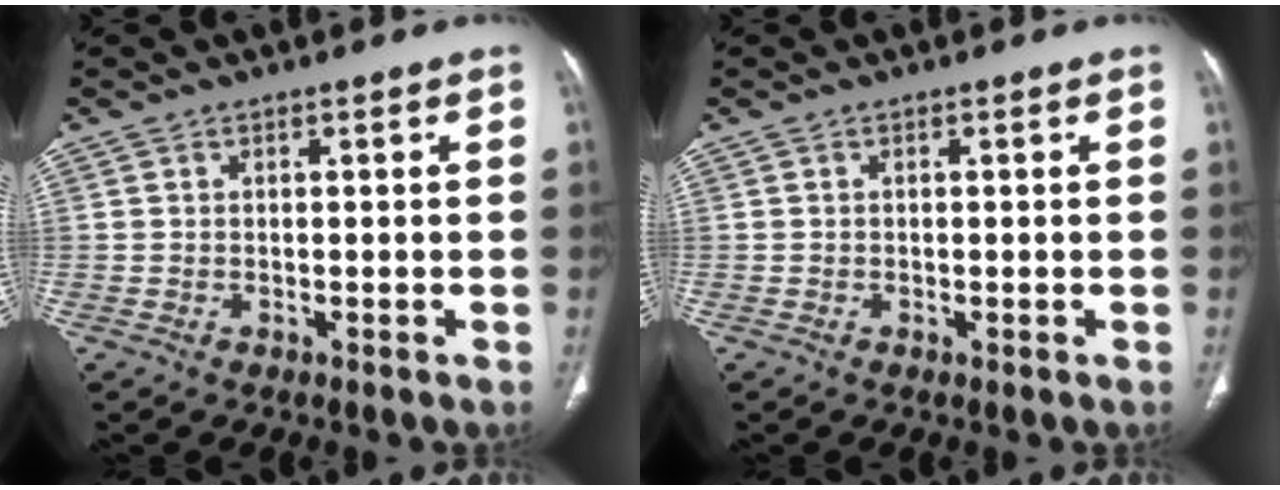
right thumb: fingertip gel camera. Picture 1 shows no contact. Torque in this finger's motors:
{"motor_torque": [0.60, -0.09, 0.44, -0.28, 0.00]}